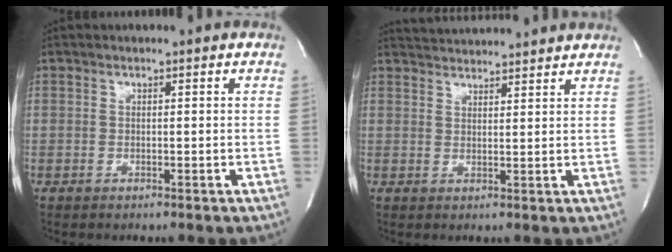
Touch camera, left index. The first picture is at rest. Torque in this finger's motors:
{"motor_torque": [-0.38, -0.67, 0.12, 0.06]}